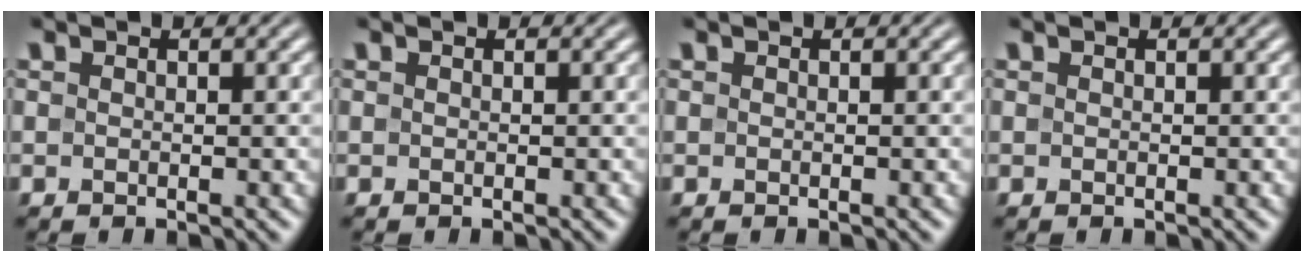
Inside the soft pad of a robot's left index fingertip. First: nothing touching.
{"total": 0.0}
{"total": 0.0}
{"total": 0.0}